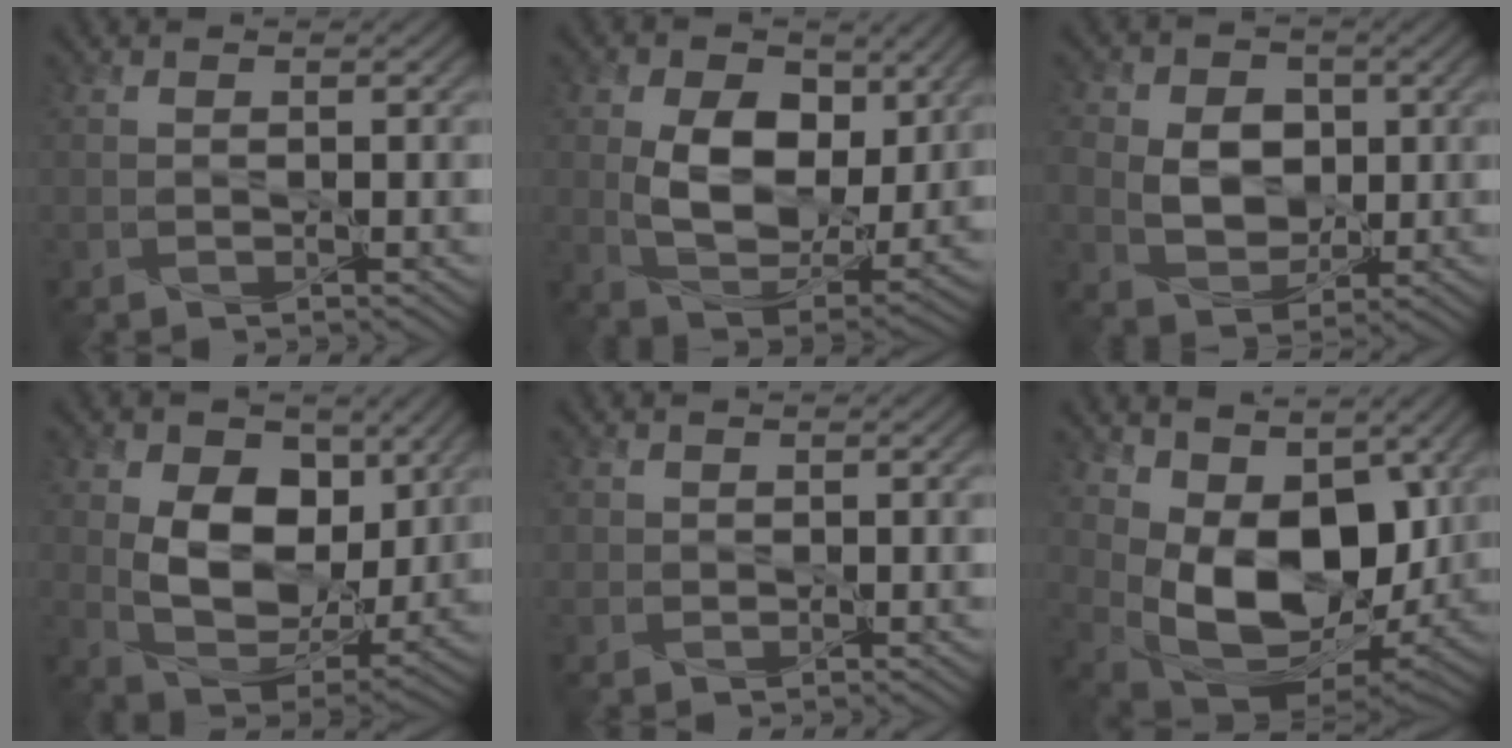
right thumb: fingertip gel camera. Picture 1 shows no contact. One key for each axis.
{"total": 11.7, "fx": 2.6, "fy": 7.7, "fz": 8.4, "tx": -0.179, "ty": -0.015, "tz": 0.044}
{"total": 8.6, "fx": 0.3, "fy": 6.9, "fz": 5.2, "tx": -0.124, "ty": 0.012, "tz": 0.002}
{"total": 12.5, "fx": 2.8, "fy": 8.4, "fz": 8.8, "tx": -0.184, "ty": -0.014, "tz": 0.048}
{"total": 1.4, "fx": 0.4, "fy": 1.3, "fz": 0.2, "tx": -0.011, "ty": -0.003, "tz": 0.007}
{"total": 14.8, "fx": 2.6, "fy": 9.0, "fz": 11.4, "tx": -0.222, "ty": -0.022, "tz": 0.061}